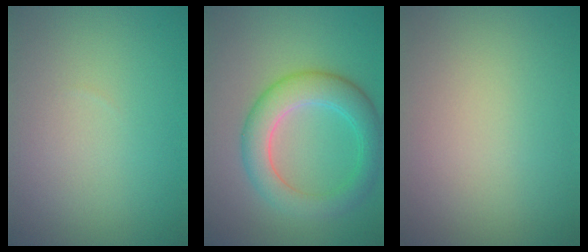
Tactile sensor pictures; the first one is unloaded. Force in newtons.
{"total": 5.4, "press": 5.4, "slide": 0.1}
{"total": 0.0}